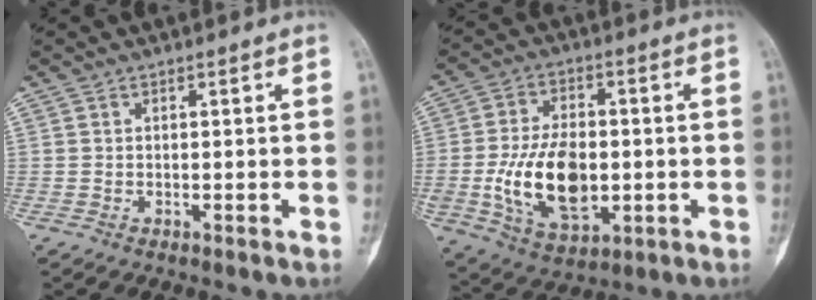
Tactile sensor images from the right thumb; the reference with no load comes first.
{"total": 16.0, "force": [-1.8, 9.5, 12.8], "torque": [-0.215, 0.000, -0.017]}